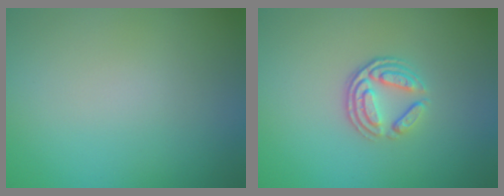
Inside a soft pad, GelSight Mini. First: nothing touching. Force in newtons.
{"total": 3.6, "press": 2.6, "slide": 2.6}